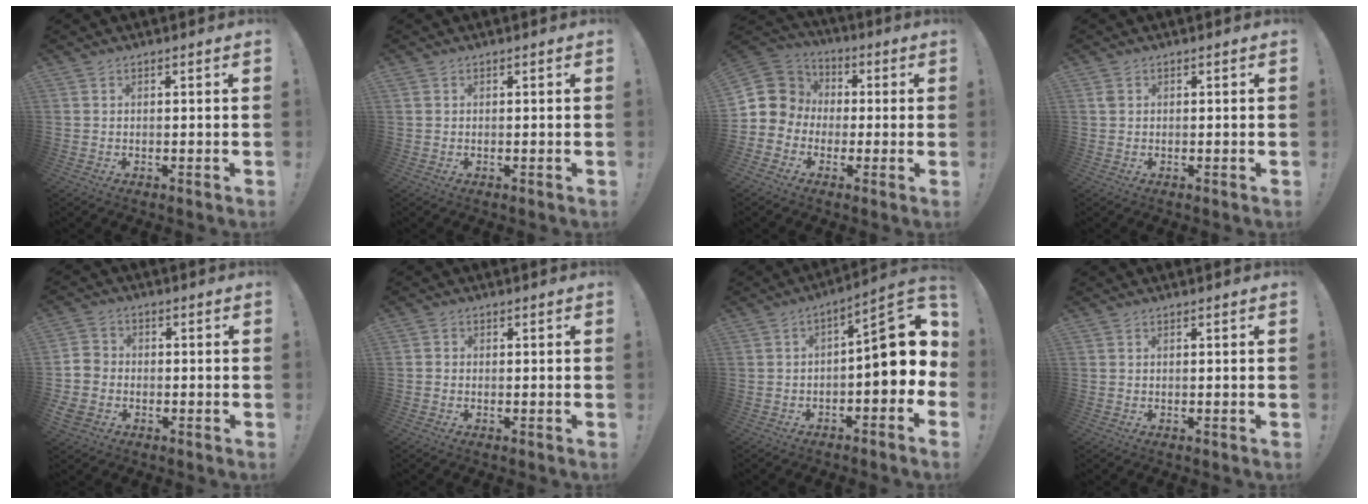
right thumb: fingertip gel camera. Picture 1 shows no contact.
{"total": 0.0}
{"total": 9.3, "force": [0.1, 9.0, 2.4], "torque": [-0.040, 0.003, 0.010]}
{"total": 1.0, "force": [0.3, 0.7, 0.5], "torque": [-0.011, 0.003, 0.006]}
{"total": 6.5, "force": [-3.1, 5.1, 2.5], "torque": [-0.046, 0.020, -0.058]}
{"total": 0.9, "force": [-0.5, 0.7, 0.4], "torque": [-0.006, 0.003, -0.009]}
{"total": 12.3, "force": [-0.2, 4.4, 11.5], "torque": [-0.155, 0.004, -0.006]}
{"total": 0.0}